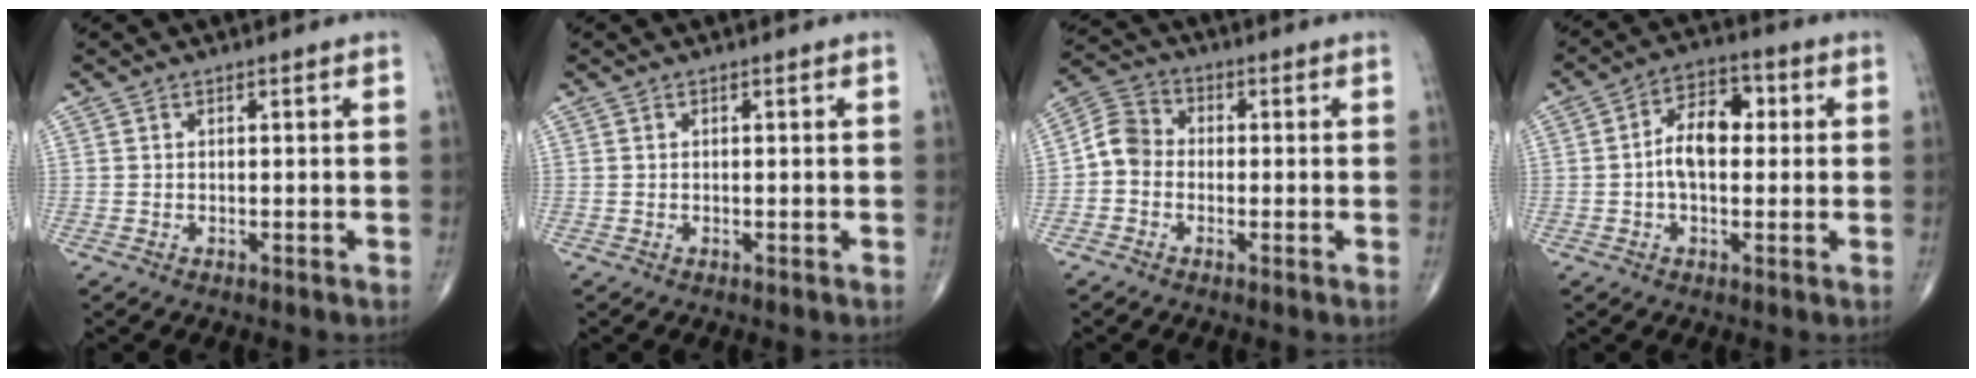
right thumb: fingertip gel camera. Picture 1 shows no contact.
{"total": 0.0}
{"total": 5.9, "force": [-1.1, 5.0, 3.0], "torque": [-0.040, 0.021, -0.038]}
{"total": 8.6, "force": [0.4, 5.1, 6.9], "torque": [-0.108, 0.026, -0.003]}